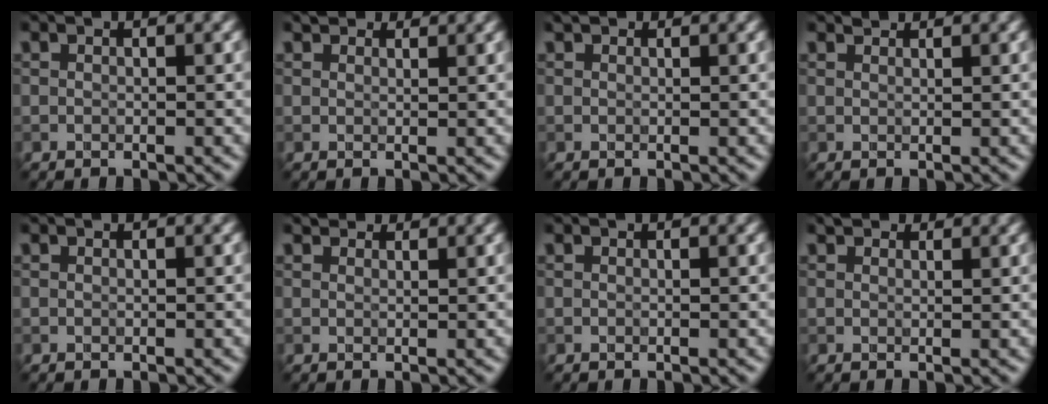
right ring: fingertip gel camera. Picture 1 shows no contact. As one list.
[{"total": 1.7, "force": [1.5, 0.7, 0.4], "torque": [-0.010, -0.001, 0.012]}, {"total": 0.7, "force": [0.5, 0.4, 0.2], "torque": [-0.003, 0.000, 0.002]}, {"total": 0.8, "force": [0.8, 0.2, 0.1], "torque": [-0.003, -0.002, 0.011]}, {"total": 0.0}, {"total": 1.5, "force": [1.3, 0.7, 0.4], "torque": [-0.011, -0.001, 0.010]}, {"total": 0.0}, {"total": 1.3, "force": [1.2, 0.6, 0.3], "torque": [-0.006, -0.002, 0.010]}]